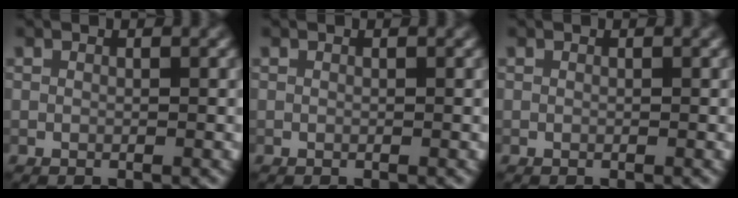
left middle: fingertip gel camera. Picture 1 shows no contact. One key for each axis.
{"total": 0.0}
{"total": 0.0}